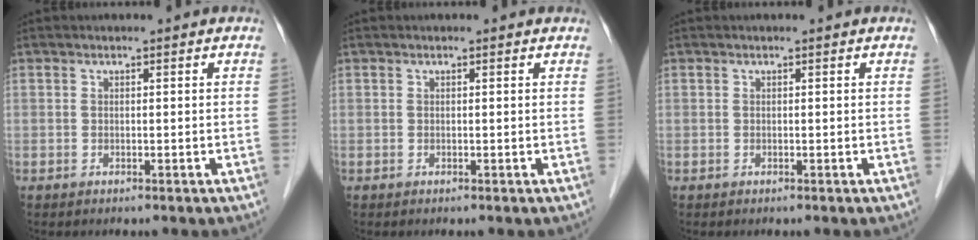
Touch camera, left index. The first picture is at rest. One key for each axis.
{"total": 0.6, "fx": 0.5, "fy": 0.1, "fz": 0.1, "tx": -0.004, "ty": 0.012, "tz": 0.006}
{"total": 0.0}